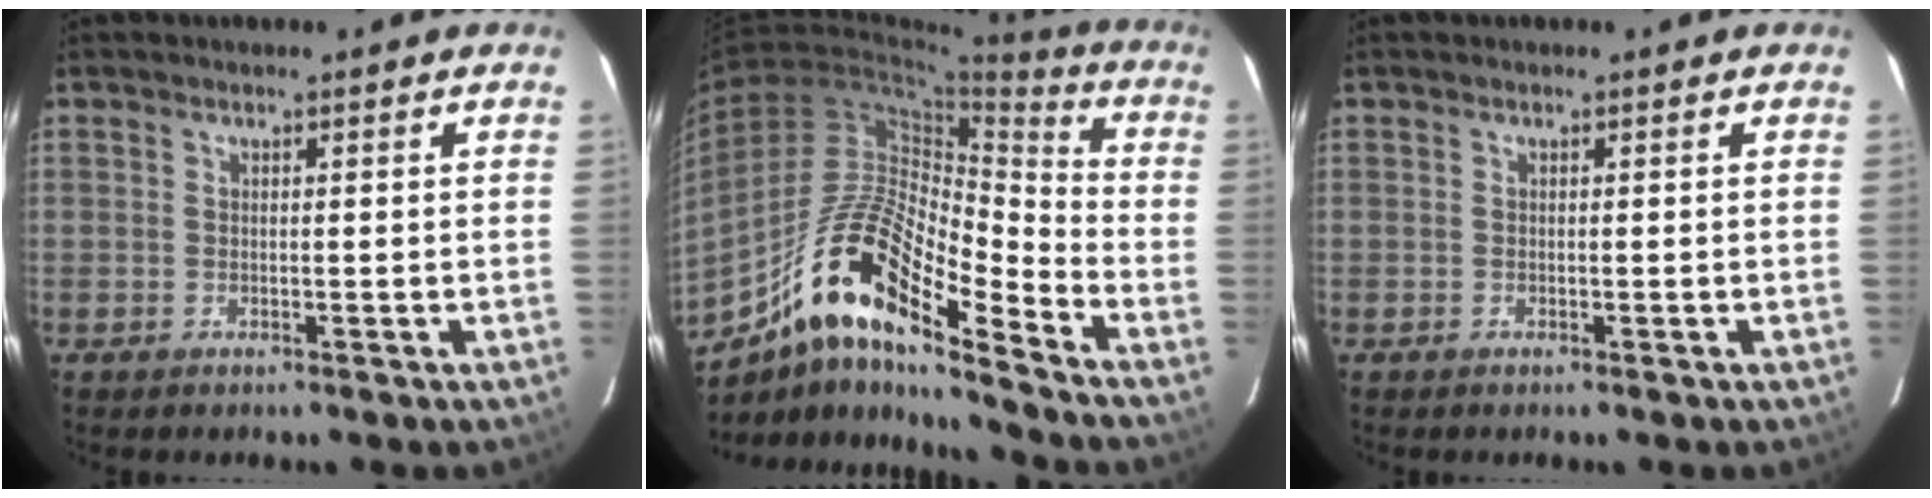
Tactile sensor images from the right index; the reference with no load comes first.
{"total": 18.3, "force": [-11.1, 4.8, 13.7], "torque": [-0.256, 0.028, -0.190]}
{"total": 0.0}